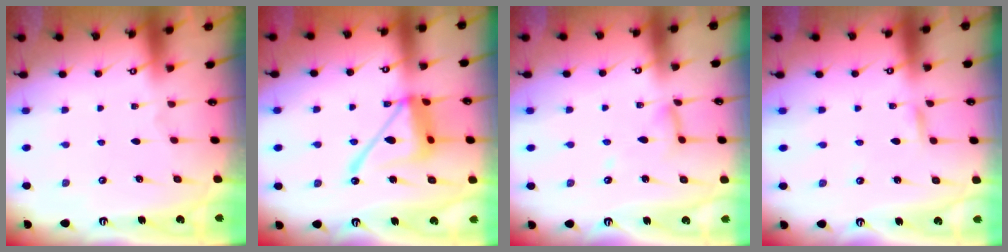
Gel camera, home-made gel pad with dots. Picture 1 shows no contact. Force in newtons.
{"total": 15.7, "press": 15.7, "slide": 1.6}
{"total": 7.1, "press": 7.1, "slide": 0.6}
{"total": 1.7, "press": 1.7, "slide": 0.1}